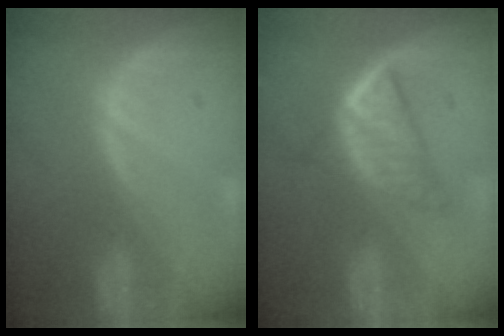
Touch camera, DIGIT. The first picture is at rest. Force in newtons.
{"total": 6.1, "press": 5.4, "slide": 2.9}